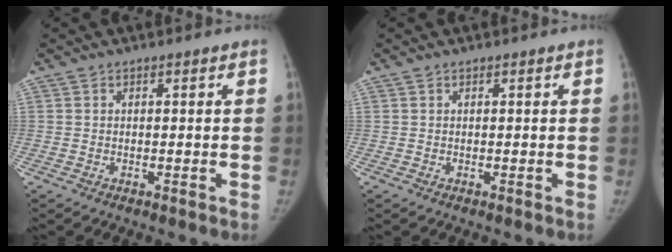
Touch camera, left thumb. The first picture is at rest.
{"total": 0.0}